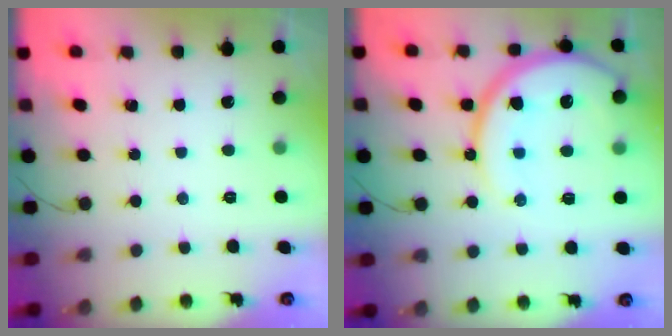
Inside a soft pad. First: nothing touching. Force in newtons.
{"total": 17.2, "press": 17.1, "slide": 1.7}